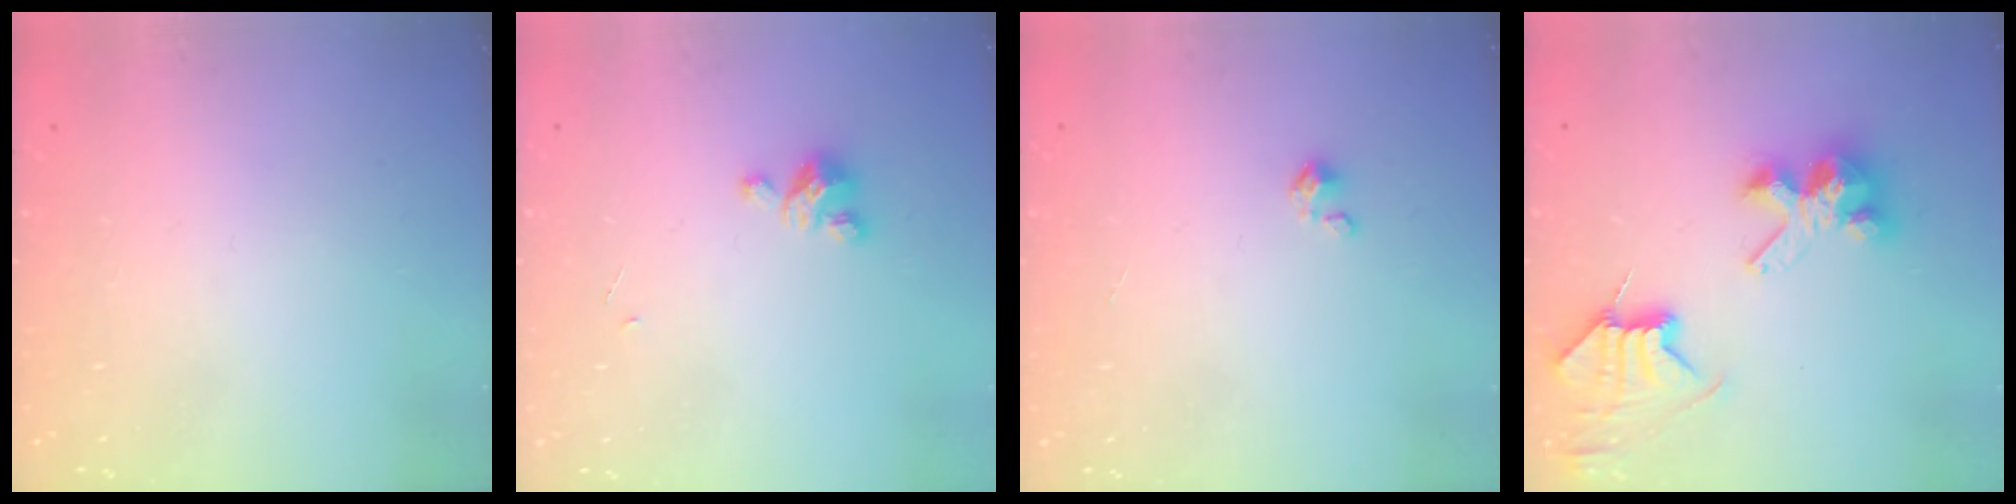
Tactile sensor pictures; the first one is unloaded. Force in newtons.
{"total": 3.9, "press": 3.9, "slide": 0.2}
{"total": 0.0}
{"total": 8.6, "press": 8.5, "slide": 1.1}